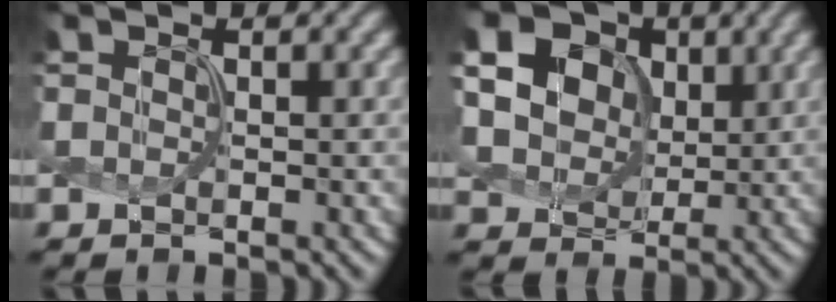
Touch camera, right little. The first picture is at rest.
{"total": 14.3, "force": [5.8, 11.3, 6.6], "torque": [-0.183, 0.027, 0.115]}